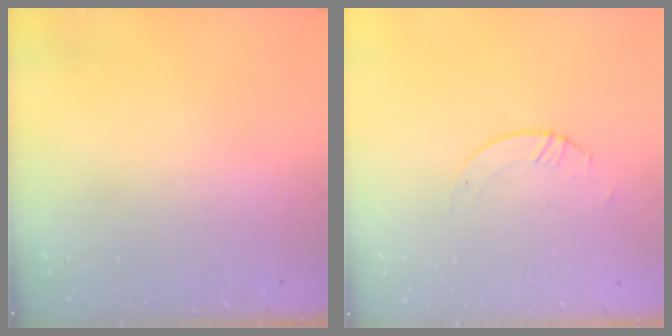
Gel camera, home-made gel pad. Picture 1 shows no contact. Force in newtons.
{"total": 1.1, "press": 1.1, "slide": 0.1}